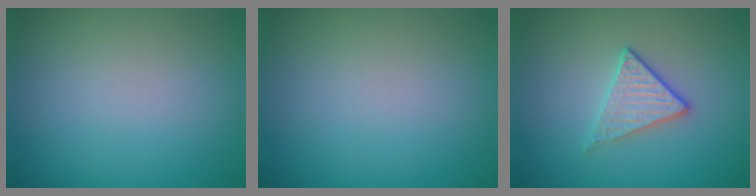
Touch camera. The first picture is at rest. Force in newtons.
{"total": 0.0}
{"total": 2.3, "press": 2.0, "slide": 1.0}